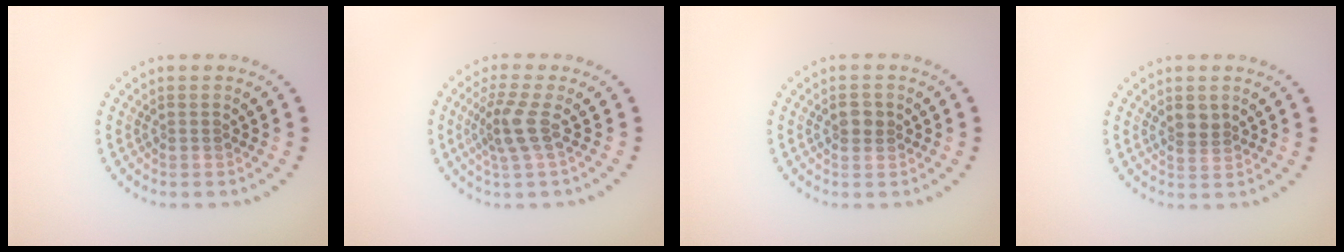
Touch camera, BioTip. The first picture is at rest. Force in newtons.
{"total": 2.8, "press": 2.1, "slide": 1.8}
{"total": 1.5, "press": 1.5, "slide": 0.3}
{"total": 1.7, "press": 1.5, "slide": 0.8}